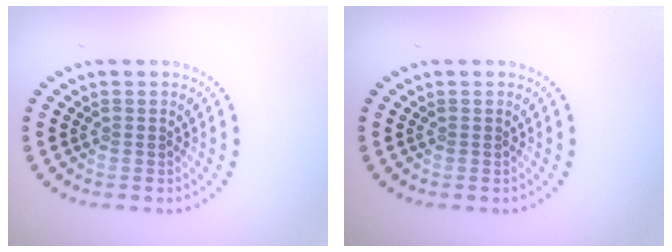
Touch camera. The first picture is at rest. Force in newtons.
{"total": 0.0}